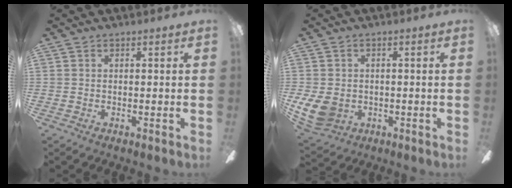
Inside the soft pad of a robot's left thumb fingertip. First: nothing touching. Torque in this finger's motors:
{"motor_torque": [-0.32, 0.64, 0.23, -0.20, 0.16]}